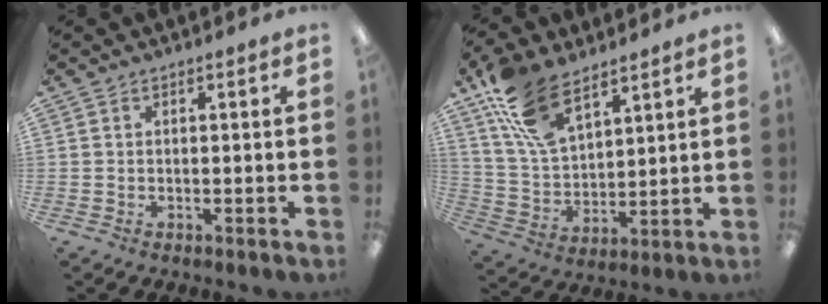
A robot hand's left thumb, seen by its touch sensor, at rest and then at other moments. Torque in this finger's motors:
{"motor_torque": [1.21, 0.45, 1.43, -1.43, 0.40]}